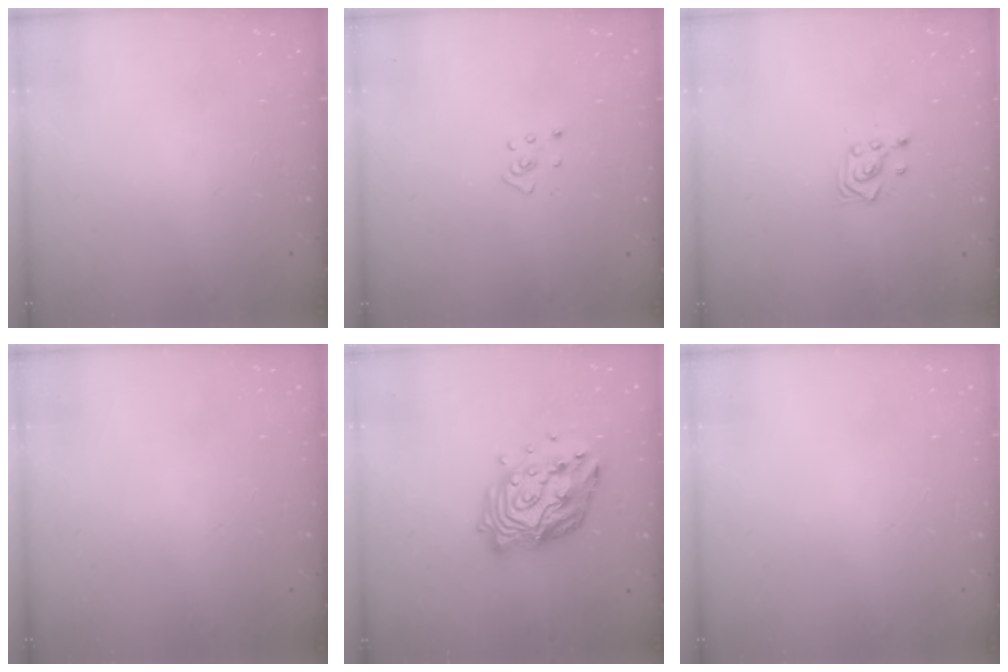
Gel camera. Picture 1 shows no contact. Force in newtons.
{"total": 3.6, "press": 3.6, "slide": 0.2}
{"total": 3.0, "press": 3.0, "slide": 0.5}
{"total": 0.0}
{"total": 16.5, "press": 16.4, "slide": 1.7}
{"total": 0.0}